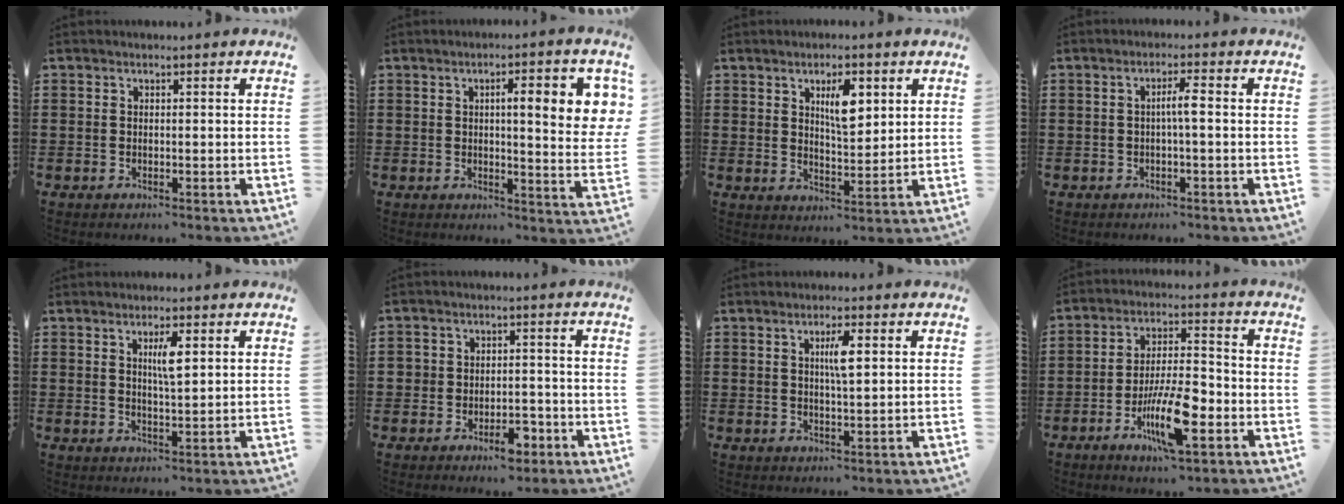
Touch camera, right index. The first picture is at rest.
{"total": 8.0, "force": [2.2, 1.5, 7.6], "torque": [-0.120, -0.004, 0.028]}
{"total": 5.8, "force": [2.4, 2.2, 4.8], "torque": [-0.078, -0.002, 0.035]}
{"total": 2.7, "force": [-0.3, 0.1, 2.7], "torque": [-0.051, 0.001, -0.008]}
{"total": 3.6, "force": [1.2, 0.7, 3.3], "torque": [-0.061, 0.002, 0.016]}
{"total": 4.8, "force": [-2.6, 3.0, 2.7], "torque": [-0.044, 0.014, -0.046]}
{"total": 3.9, "force": [1.0, 0.8, 3.7], "torque": [-0.067, 0.004, 0.010]}
{"total": 11.4, "force": [-4.8, 3.5, 9.7], "torque": [-0.184, 0.006, -0.083]}